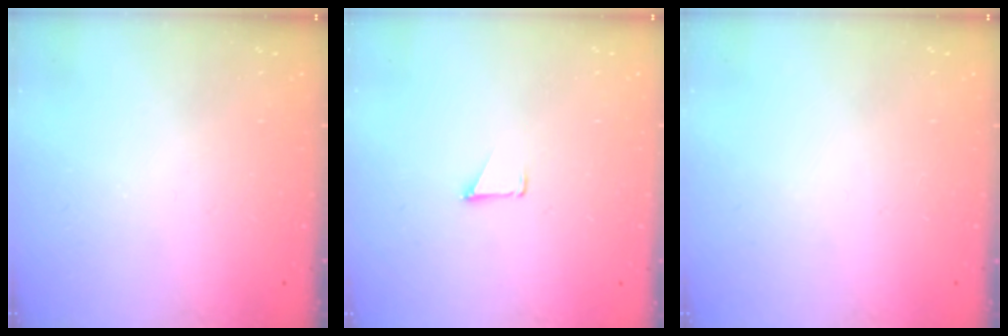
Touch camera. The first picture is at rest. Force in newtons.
{"total": 0.9, "press": 0.8, "slide": 0.1}
{"total": 0.0}